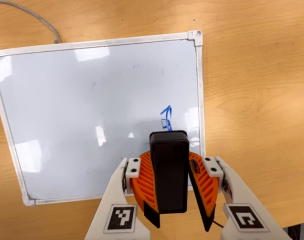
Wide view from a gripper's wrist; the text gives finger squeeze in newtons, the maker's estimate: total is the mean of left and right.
{"total": 9.7, "left": 10.1, "right": 9.3}